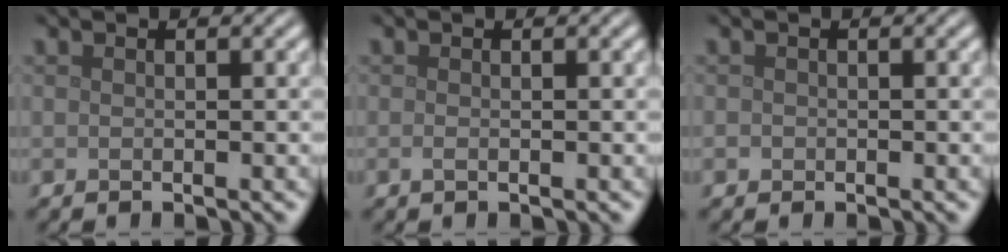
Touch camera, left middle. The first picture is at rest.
{"total": 0.6, "force": [-0.2, 0.2, 0.5], "torque": [-0.012, -0.003, -0.003]}
{"total": 0.5, "force": [-0.2, 0.5, 0.1], "torque": [0.001, -0.004, -0.005]}